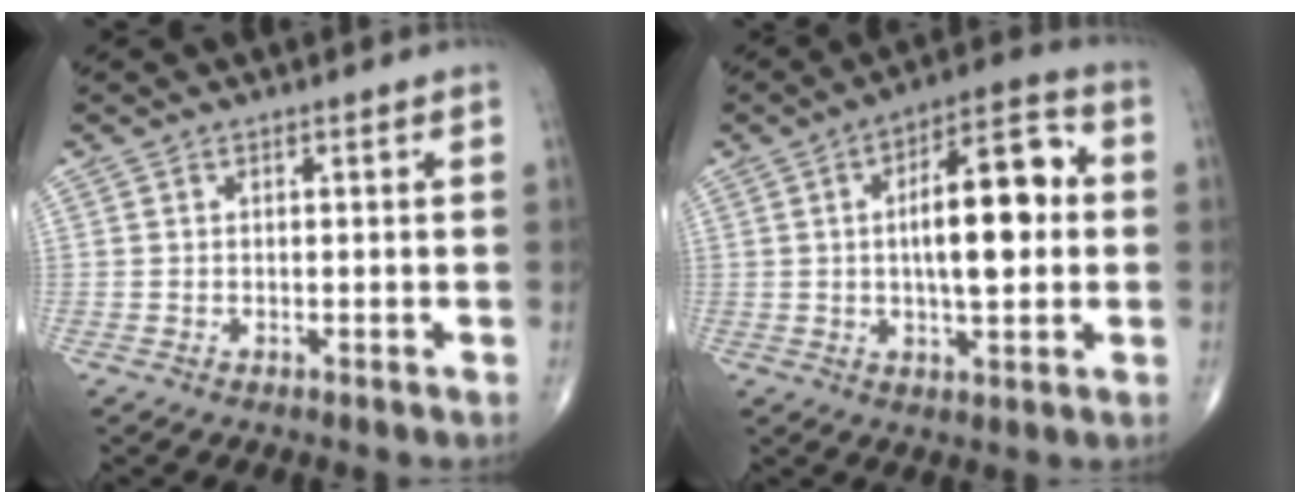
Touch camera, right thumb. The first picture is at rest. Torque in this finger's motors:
{"motor_torque": [1.75, 3.26, 1.66, 0.15, 0.17]}